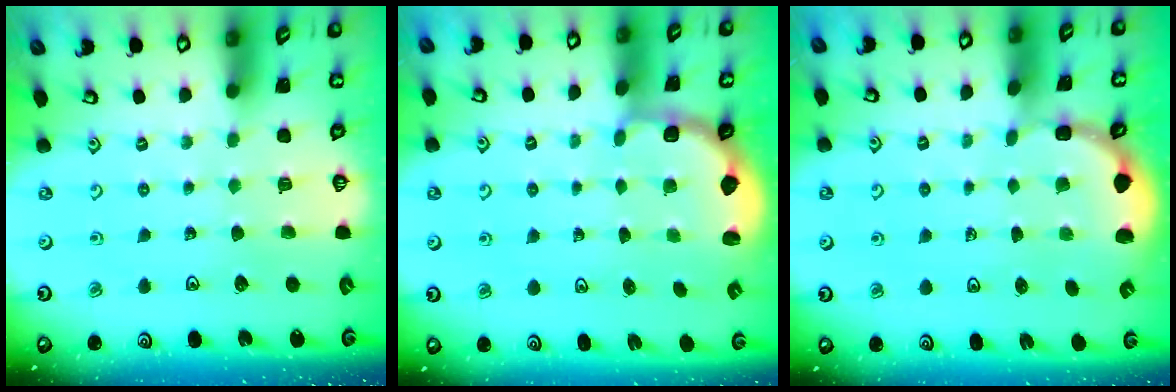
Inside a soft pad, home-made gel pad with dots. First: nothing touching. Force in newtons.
{"total": 2.7, "press": 2.2, "slide": 1.5}
{"total": 1.8, "press": 1.7, "slide": 0.7}